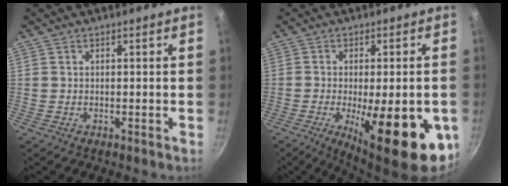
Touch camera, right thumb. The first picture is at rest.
{"total": 19.8, "force": [-6.1, 6.3, 17.8], "torque": [-0.220, -0.006, -0.074]}